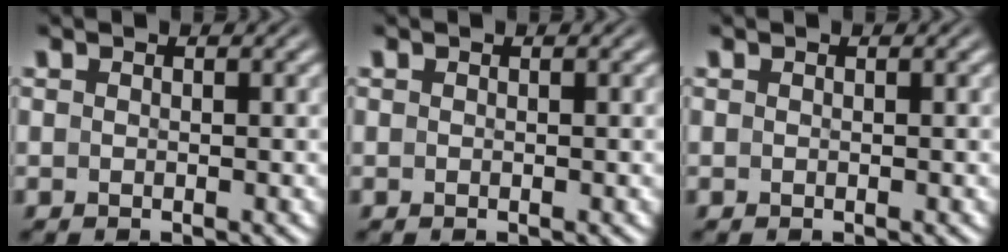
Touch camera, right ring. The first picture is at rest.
{"total": 0.0}
{"total": 0.0}